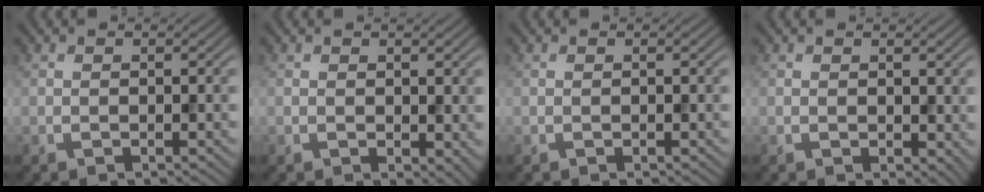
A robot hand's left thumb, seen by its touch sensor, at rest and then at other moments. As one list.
[{"total": 1.8, "force": [0.1, 1.2, 1.4], "torque": [-0.018, -0.006, 0.006]}, {"total": 0.0}, {"total": 1.6, "force": [0.4, 1.1, 1.1], "torque": [-0.015, -0.005, 0.010]}]